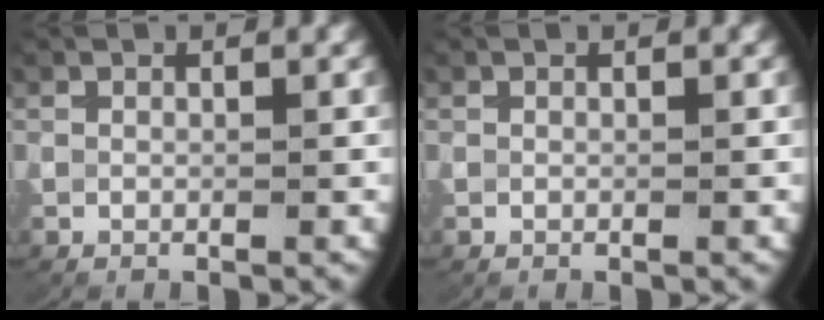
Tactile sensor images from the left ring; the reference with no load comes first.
{"total": 0.0}